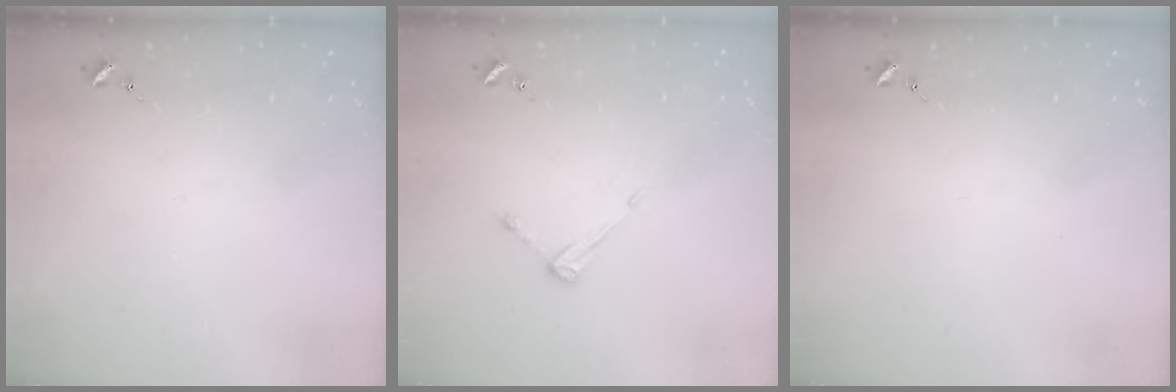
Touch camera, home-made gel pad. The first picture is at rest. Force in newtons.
{"total": 4.7, "press": 4.7, "slide": 0.4}
{"total": 0.0}